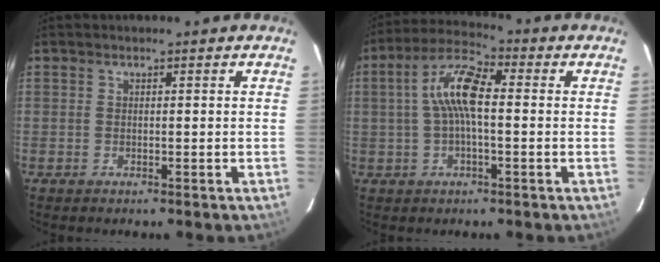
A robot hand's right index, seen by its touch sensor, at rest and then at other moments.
{"total": 9.2, "force": [0.5, 3.0, 8.6], "torque": [-0.176, 0.023, 0.005]}